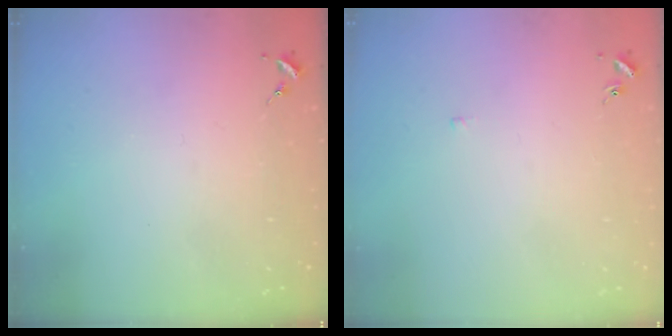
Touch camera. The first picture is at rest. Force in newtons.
{"total": 2.0, "press": 1.9, "slide": 0.4}